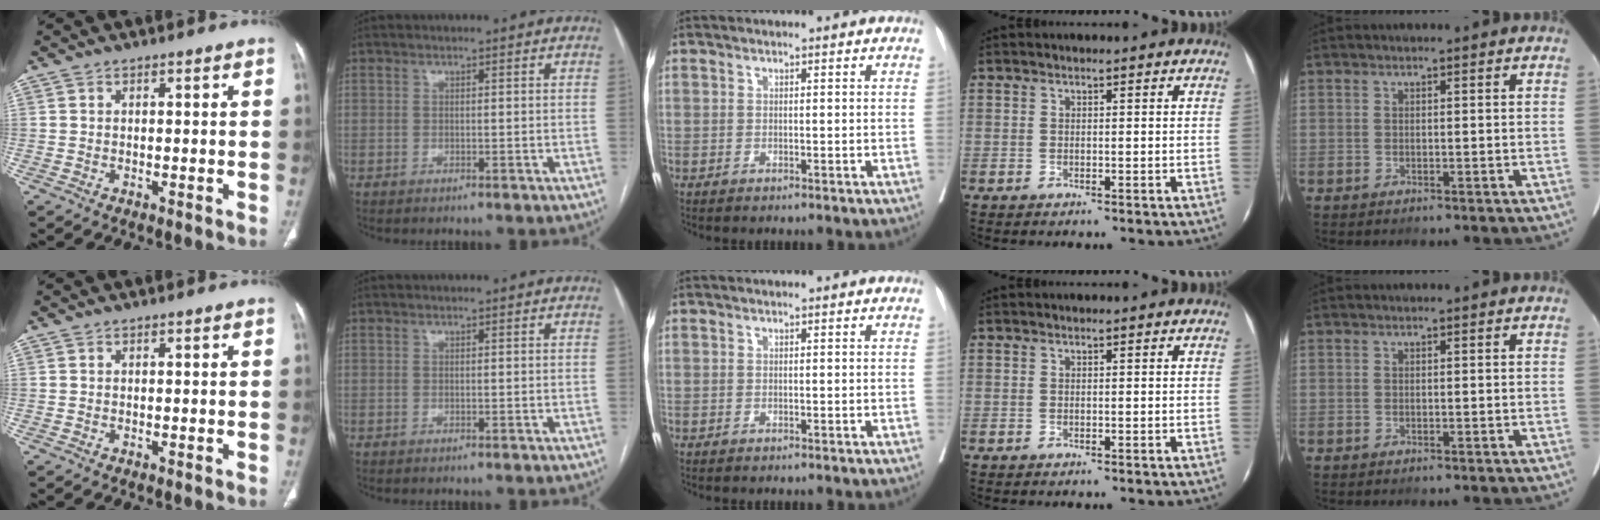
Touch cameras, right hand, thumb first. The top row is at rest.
{}